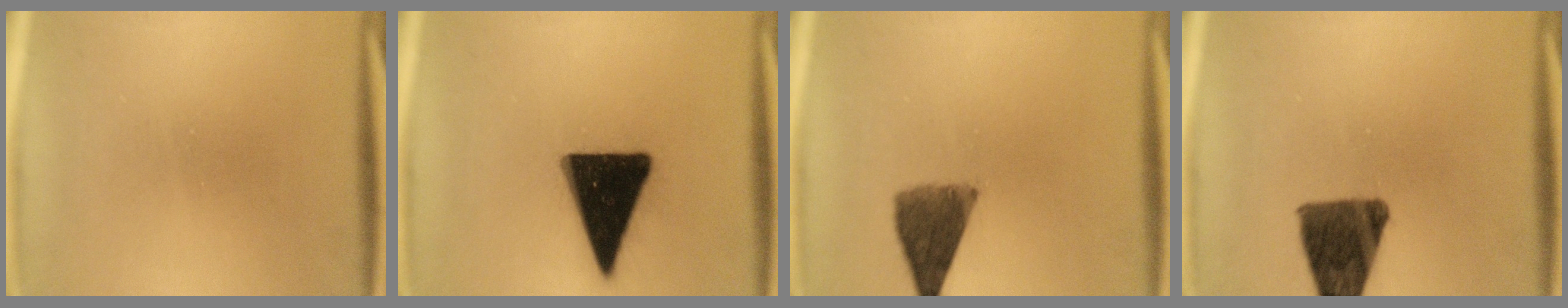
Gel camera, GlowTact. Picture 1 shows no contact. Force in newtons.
{"total": 18.5}
{"total": 7.1}
{"total": 11.6}